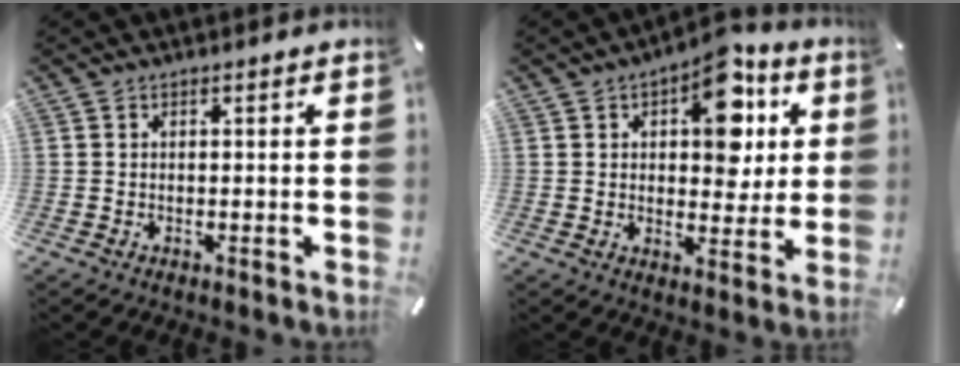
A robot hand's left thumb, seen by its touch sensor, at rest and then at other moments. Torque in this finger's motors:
{"motor_torque": [2.11, 2.18, 1.16, -1.16, 0.33]}